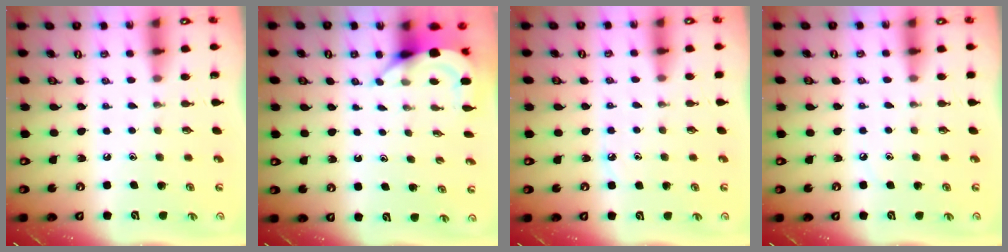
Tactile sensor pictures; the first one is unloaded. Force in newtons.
{"total": 4.6, "press": 4.6, "slide": 0.3}
{"total": 3.7, "press": 3.7, "slide": 0.5}
{"total": 2.7, "press": 2.7, "slide": 0.4}